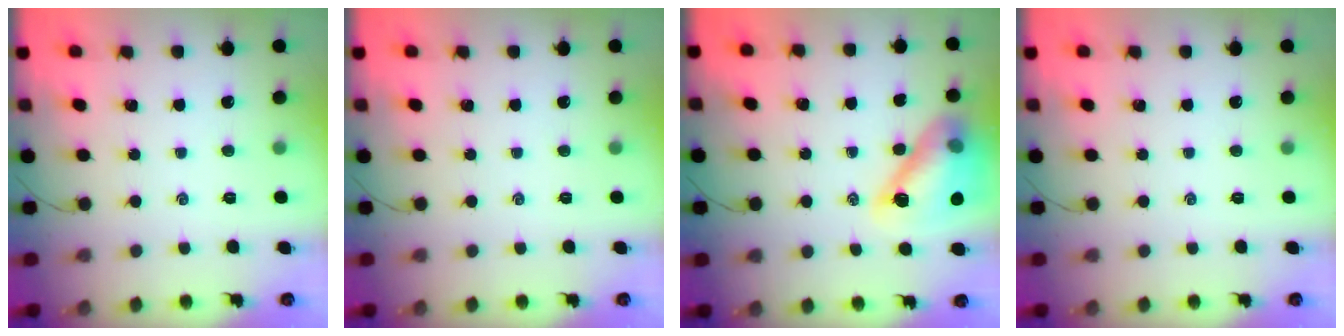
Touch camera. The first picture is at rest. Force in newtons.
{"total": 0.0}
{"total": 14.4, "press": 14.0, "slide": 3.1}
{"total": 0.0}